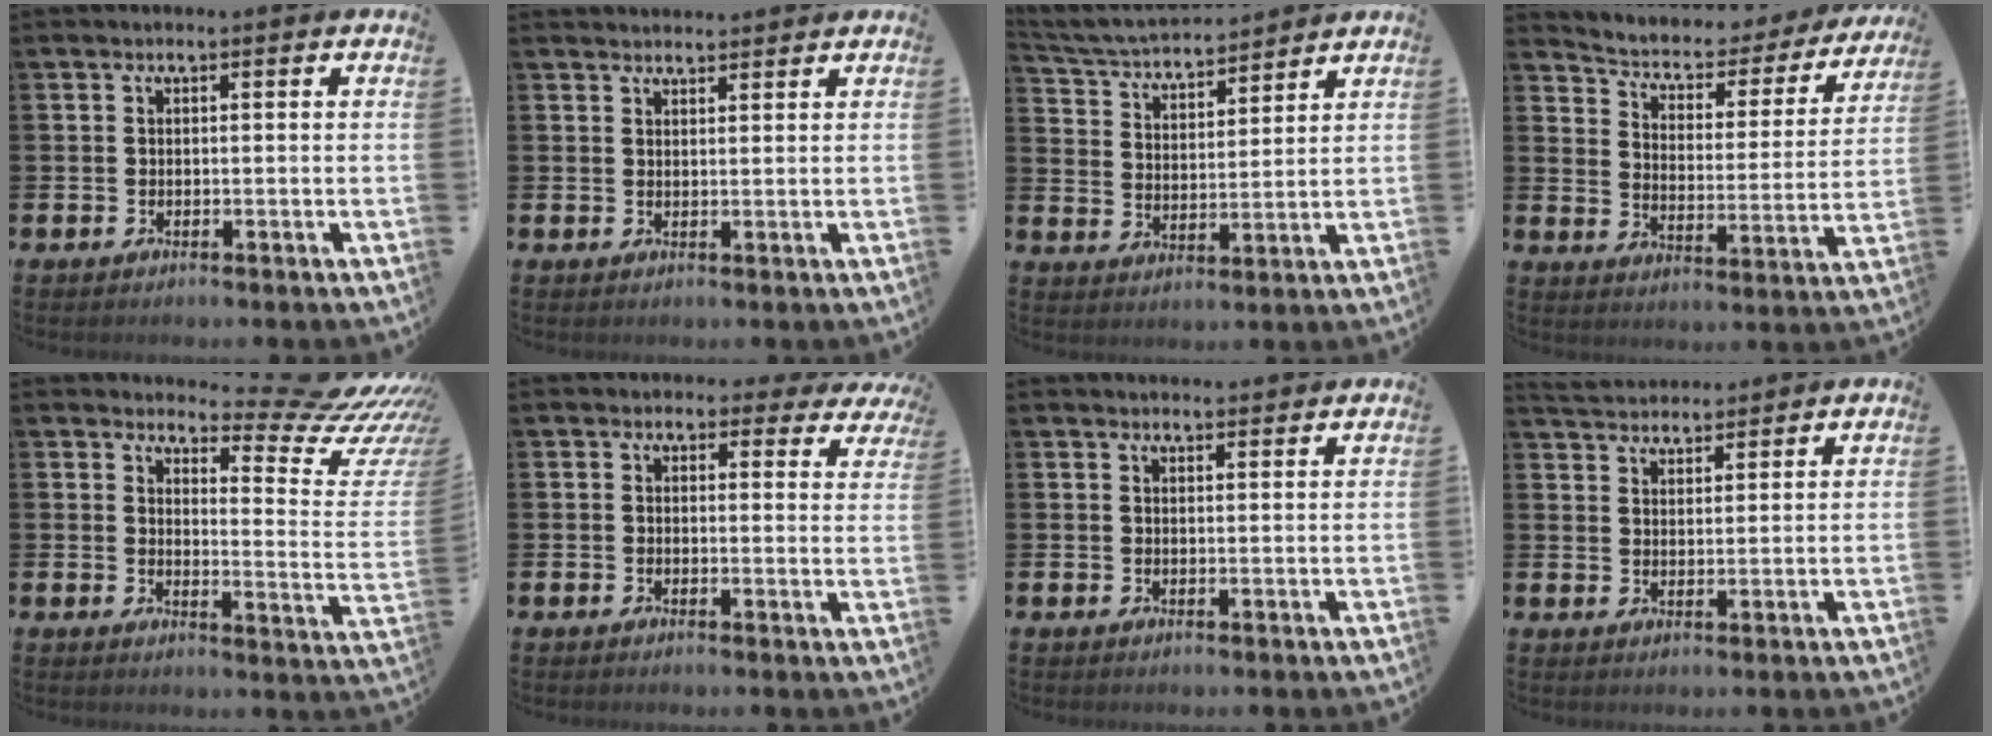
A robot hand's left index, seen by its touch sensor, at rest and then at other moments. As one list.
[{"total": 2.1, "force": [2.0, 0.4, 0.0], "torque": [0.006, -0.011, 0.036]}, {"total": 4.4, "force": [4.3, 0.9, 0.6], "torque": [-0.040, -0.032, 0.071]}, {"total": 4.2, "force": [3.8, 1.6, 1.0], "torque": [-0.048, -0.034, 0.055]}, {"total": 7.4, "force": [6.6, 1.5, 2.9], "torque": [-0.033, -0.067, 0.104]}, {"total": 2.1, "force": [1.7, 1.2, 0.3], "torque": [0.004, -0.010, 0.024]}, {"total": 1.9, "force": [1.9, 0.2, -0.1], "torque": [0.007, -0.013, 0.033]}, {"total": 3.9, "force": [3.8, 0.7, -0.1], "torque": [-0.018, -0.014, 0.072]}]